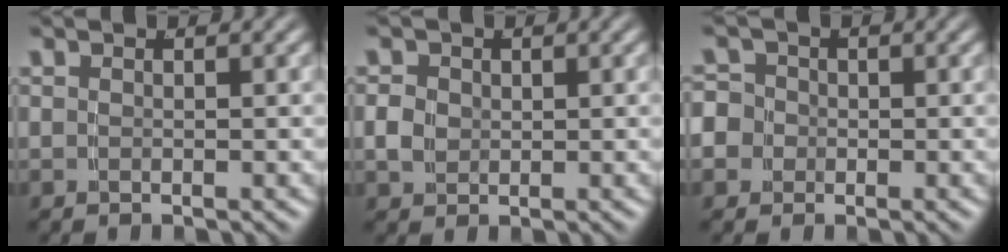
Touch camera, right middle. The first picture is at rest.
{"total": 1.8, "force": [0.2, 1.6, 0.9], "torque": [-0.021, -0.001, 0.006]}
{"total": 5.6, "force": [-0.8, 5.2, 1.9], "torque": [-0.053, -0.016, -0.022]}